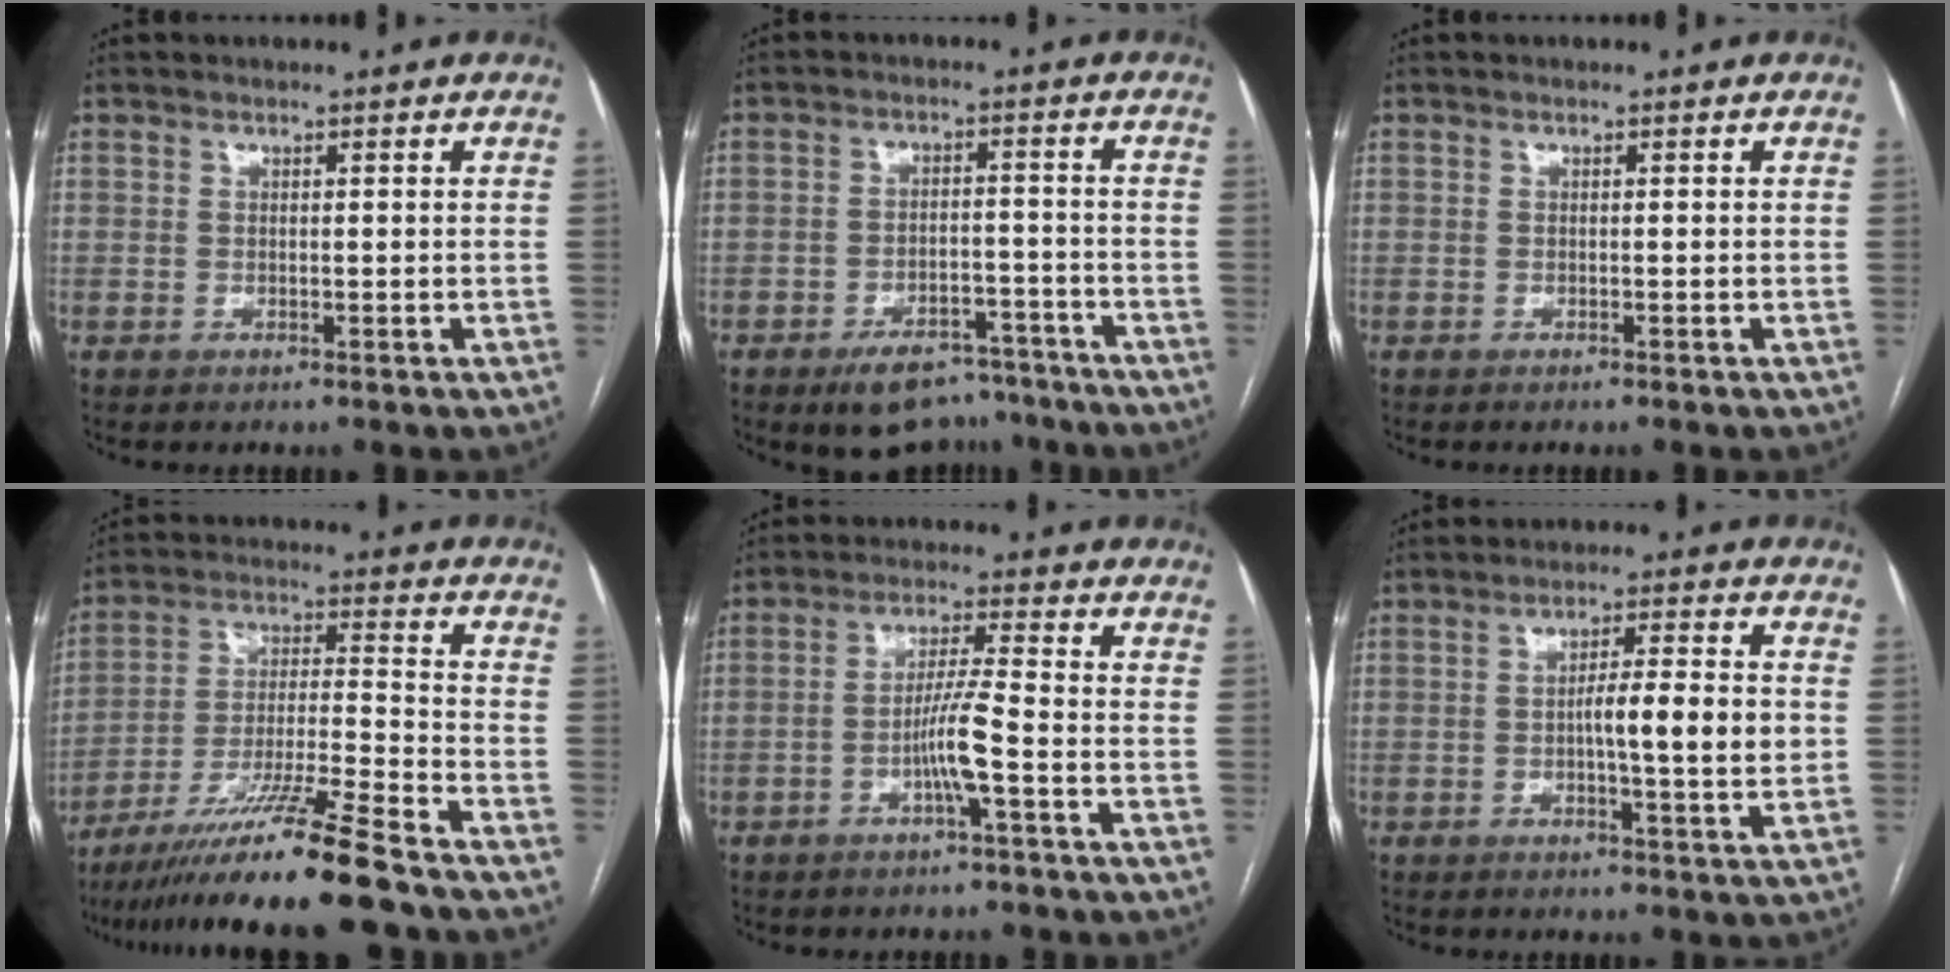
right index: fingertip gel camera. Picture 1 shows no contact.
{"total": 9.2, "force": [-7.3, 4.2, 3.6], "torque": [-0.044, 0.010, -0.110]}
{"total": 0.0}
{"total": 16.4, "force": [-13.2, -1.6, 9.7], "torque": [-0.180, -0.022, -0.230]}
{"total": 5.7, "force": [-2.1, -0.5, 5.3], "torque": [-0.107, 0.005, -0.040]}
{"total": 7.7, "force": [-0.5, 0.5, 7.7], "torque": [-0.121, 0.006, -0.010]}